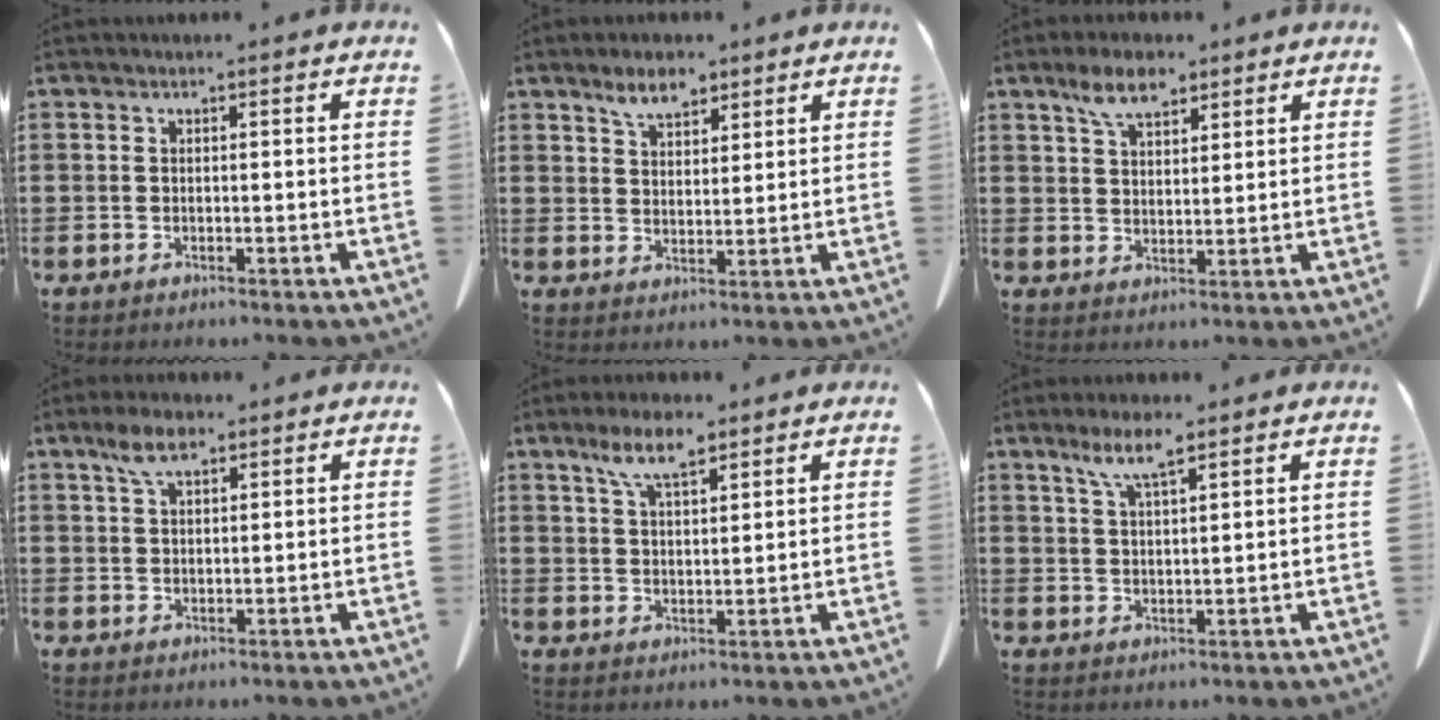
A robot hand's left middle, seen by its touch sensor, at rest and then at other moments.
{"total": 4.8, "force": [3.8, 2.1, 2.1], "torque": [-0.043, -0.002, 0.069]}
{"total": 5.9, "force": [4.1, 2.6, 3.4], "torque": [-0.078, 0.006, 0.076]}
{"total": 4.8, "force": [3.0, 1.8, 3.2], "torque": [-0.070, 0.005, 0.055]}
{"total": 6.8, "force": [4.6, 2.0, 4.6], "torque": [-0.101, 0.000, 0.082]}
{"total": 5.7, "force": [3.7, 1.1, 4.1], "torque": [-0.090, 0.000, 0.066]}